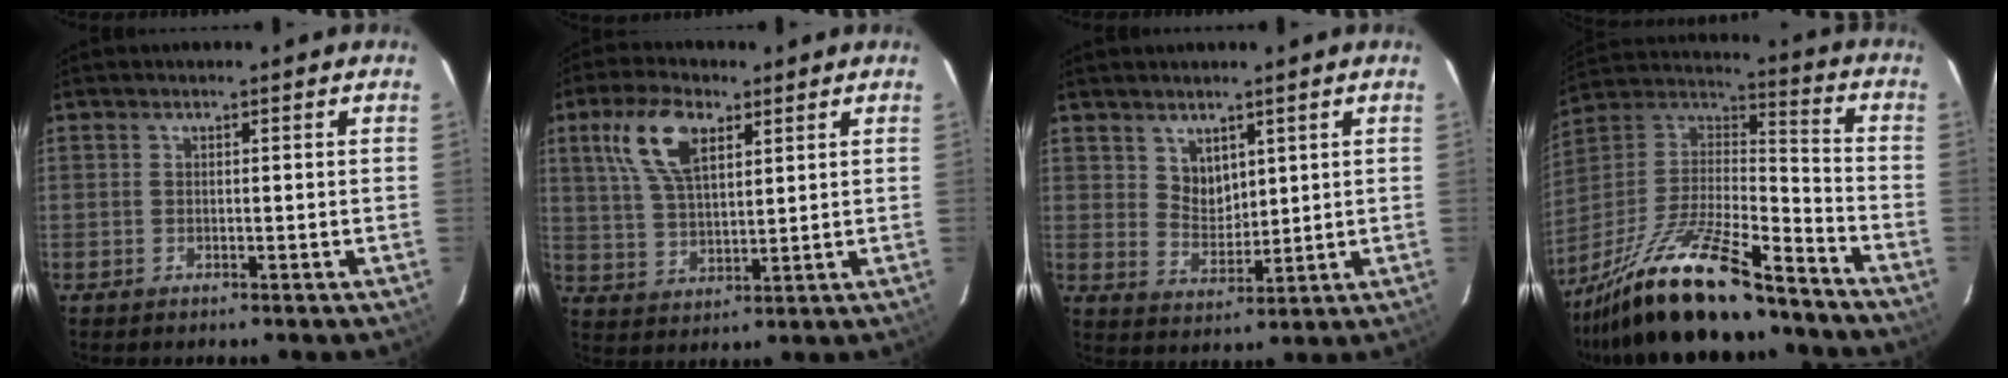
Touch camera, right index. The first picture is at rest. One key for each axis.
{"total": 10.8, "fx": 5.1, "fy": 5.0, "fz": 8.1, "tx": -0.162, "ty": 0.019, "tz": 0.102}
{"total": 5.0, "fx": 3.0, "fy": 3.4, "fz": 2.0, "tx": -0.025, "ty": 0.001, "tz": 0.064}
{"total": 25.1, "fx": -19.2, "fy": 6.0, "fz": 15.1, "tx": -0.299, "ty": -0.027, "tz": -0.321}